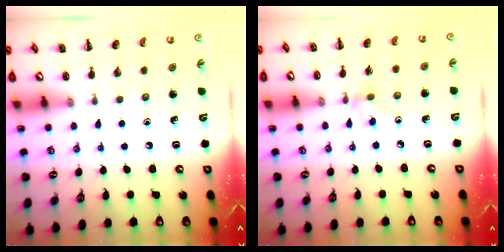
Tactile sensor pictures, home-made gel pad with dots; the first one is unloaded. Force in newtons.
{"total": 2.5, "press": 2.4, "slide": 0.9}